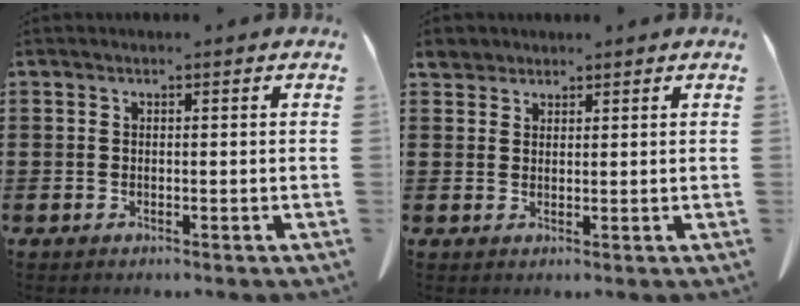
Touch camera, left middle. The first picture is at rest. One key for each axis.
{"total": 2.2, "fx": 2.0, "fy": 1.0, "fz": 0.2, "tx": -0.012, "ty": 0.005, "tz": 0.040}